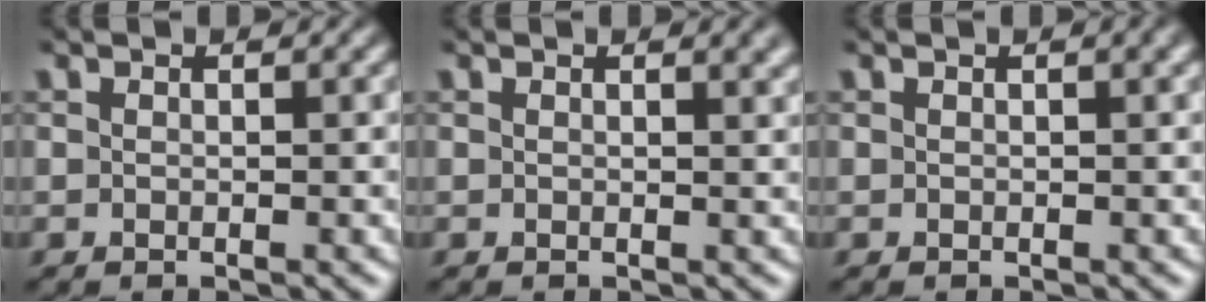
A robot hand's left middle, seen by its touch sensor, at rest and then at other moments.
{"total": 1.9, "force": [1.2, 0.7, 1.3], "torque": [-0.007, 0.003, 0.011]}
{"total": 1.3, "force": [0.6, 0.3, 1.1], "torque": [-0.014, 0.006, 0.006]}